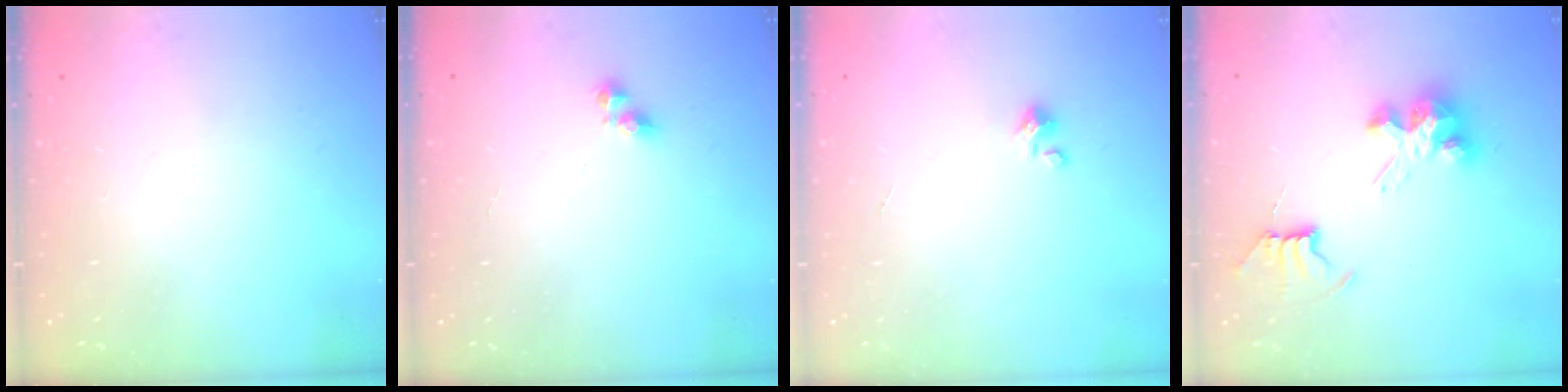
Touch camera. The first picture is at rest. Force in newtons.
{"total": 5.0, "press": 4.9, "slide": 0.6}
{"total": 1.5, "press": 1.5, "slide": 0.1}
{"total": 8.0, "press": 8.0, "slide": 0.5}